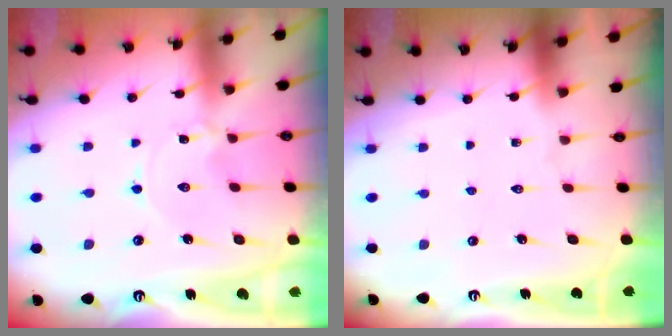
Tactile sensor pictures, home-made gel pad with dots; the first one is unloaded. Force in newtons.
{"total": 0.0}